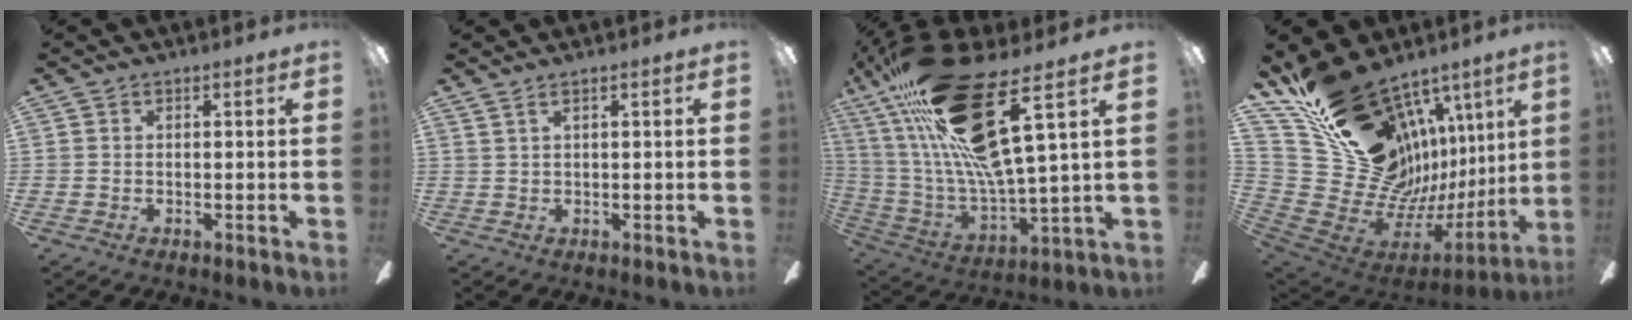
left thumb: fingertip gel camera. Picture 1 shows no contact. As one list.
[{"total": 1.1, "force": [0.7, 0.2, 0.9], "torque": [-0.019, 0.000, 0.013]}, {"total": 28.7, "force": [13.7, 8.1, 23.9], "torque": [-0.448, -0.070, 0.231]}, {"total": 26.8, "force": [13.5, 18.2, 14.3], "torque": [-0.201, -0.154, 0.331]}]